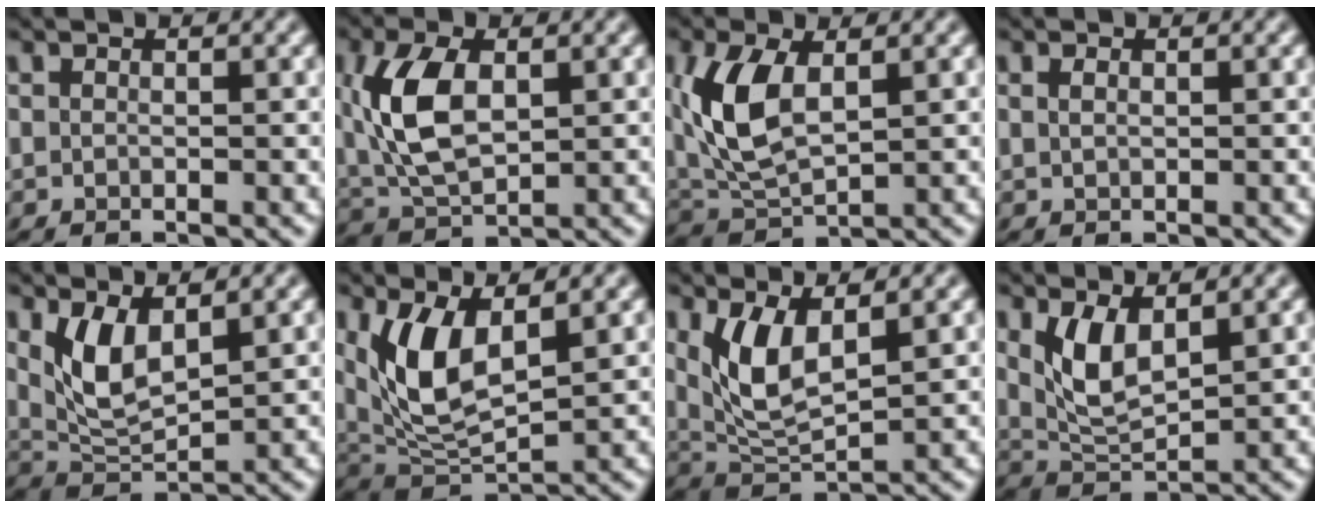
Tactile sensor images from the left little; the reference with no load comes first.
{"total": 6.5, "force": [0.4, 3.3, 5.6], "torque": [-0.122, 0.010, 0.000]}
{"total": 6.4, "force": [0.6, 3.0, 5.6], "torque": [-0.129, 0.008, 0.005]}
{"total": 0.7, "force": [0.1, 0.2, 0.6], "torque": [-0.014, 0.001, 0.002]}
{"total": 4.5, "force": [1.5, 1.4, 4.0], "torque": [-0.085, -0.006, 0.030]}
{"total": 6.9, "force": [1.4, 2.6, 6.3], "torque": [-0.138, -0.005, 0.021]}
{"total": 5.0, "force": [1.4, 1.5, 4.6], "torque": [-0.104, -0.006, 0.027]}
{"total": 4.1, "force": [1.4, 1.2, 3.7], "torque": [-0.076, -0.004, 0.028]}